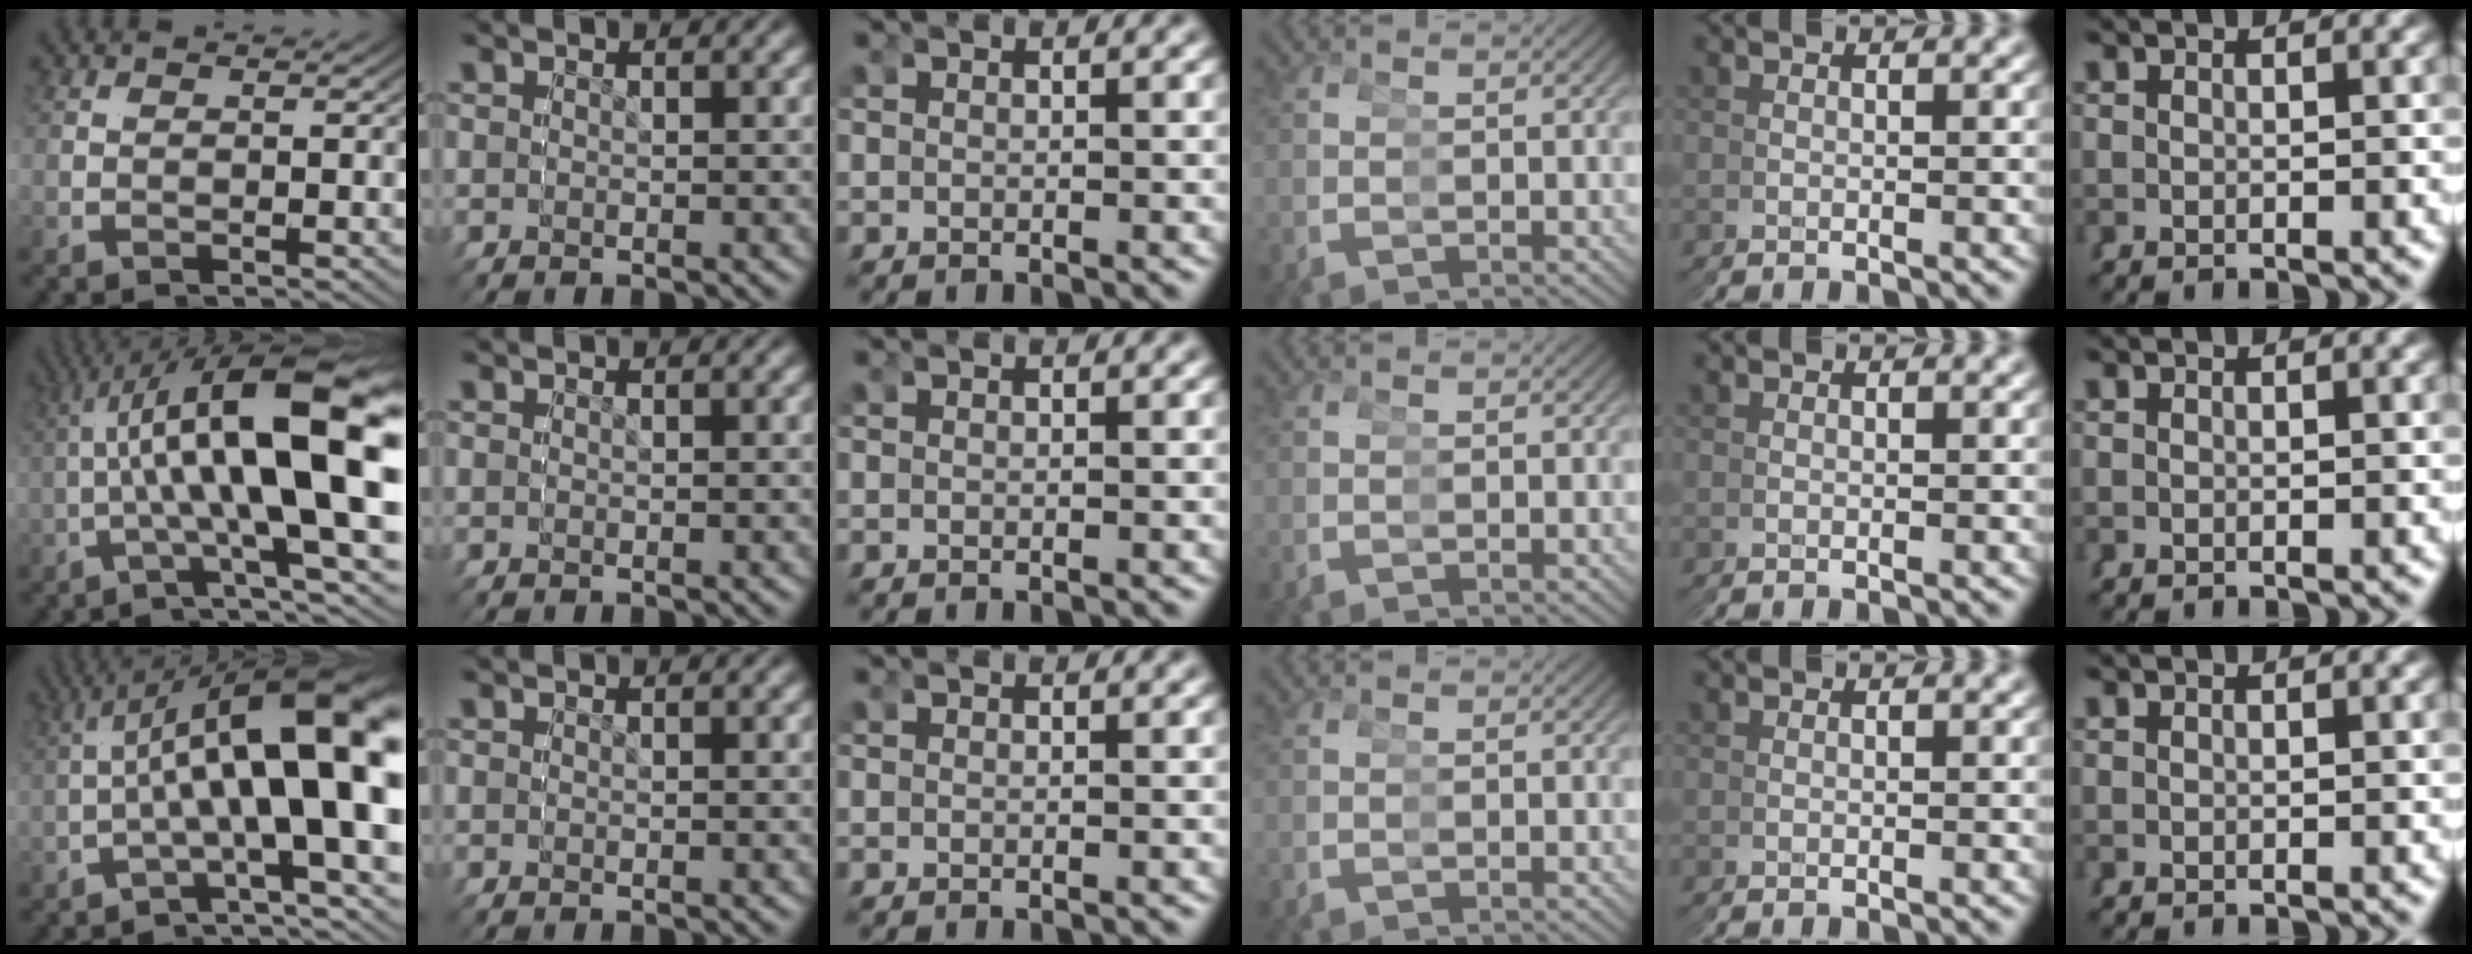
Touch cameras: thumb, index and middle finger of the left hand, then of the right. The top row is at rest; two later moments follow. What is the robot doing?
{"motion": "grasp_and_lifting", "object": "cubes"}